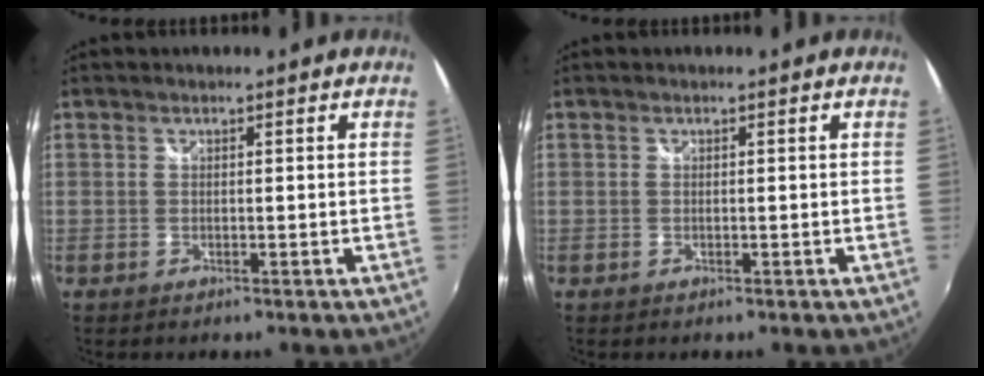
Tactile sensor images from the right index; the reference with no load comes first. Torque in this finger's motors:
{"motor_torque": [0.00, 0.00, 0.00, 0.00]}